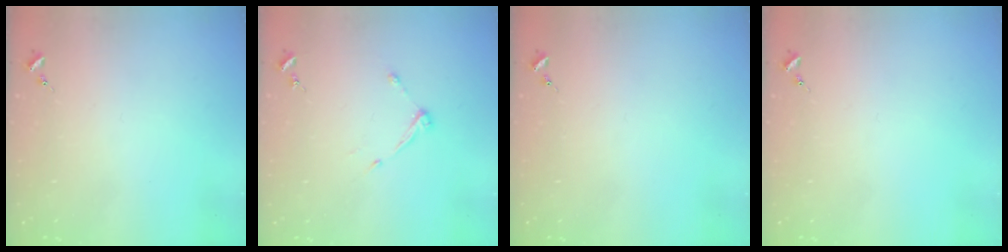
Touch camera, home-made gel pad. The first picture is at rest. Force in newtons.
{"total": 5.5, "press": 5.5, "slide": 0.7}
{"total": 0.0}
{"total": 0.0}